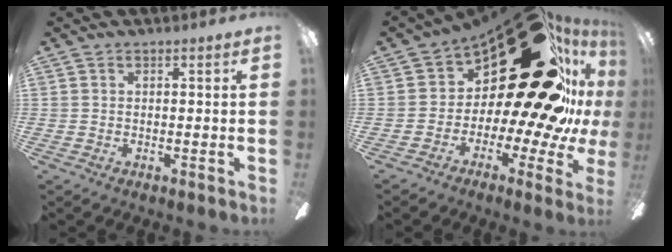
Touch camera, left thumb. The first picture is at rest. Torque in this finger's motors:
{"motor_torque": [0.76, 4.25, 1.65, -1.12, 0.12]}